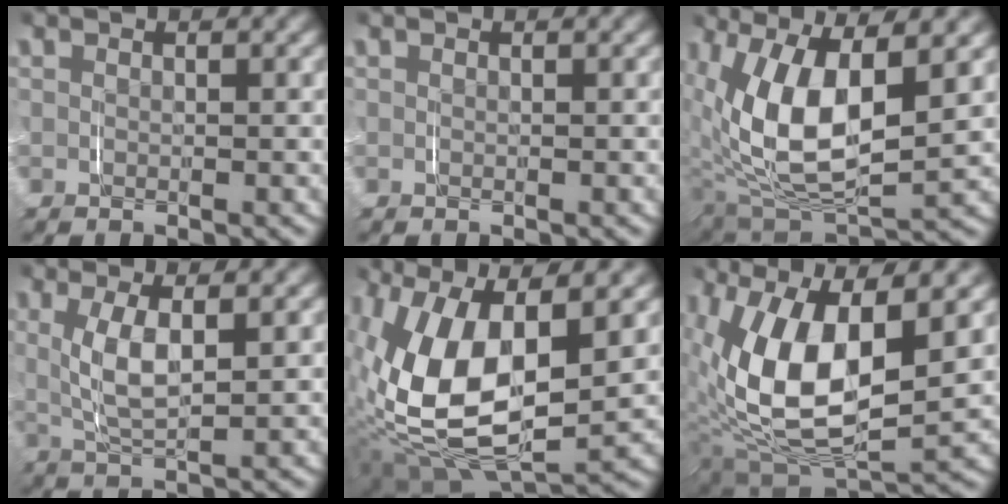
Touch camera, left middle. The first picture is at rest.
{"total": 0.0}
{"total": 9.4, "force": [1.2, 4.9, 7.9], "torque": [-0.175, -0.013, 0.034]}
{"total": 4.4, "force": [1.0, 1.6, 3.9], "torque": [-0.085, -0.005, 0.024]}
{"total": 11.3, "force": [0.4, 6.4, 9.4], "torque": [-0.214, -0.021, 0.021]}
{"total": 11.6, "force": [0.3, 6.5, 9.6], "torque": [-0.213, -0.027, 0.024]}